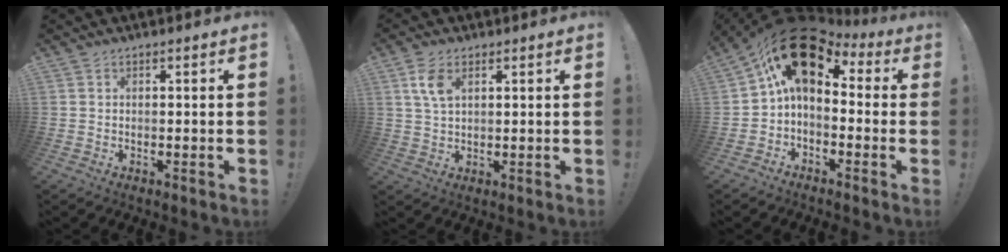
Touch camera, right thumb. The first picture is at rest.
{"total": 6.1, "force": [2.6, 3.2, 4.4], "torque": [-0.080, -0.011, 0.045]}
{"total": 17.3, "force": [6.9, 9.4, 12.8], "torque": [-0.208, -0.028, 0.132]}